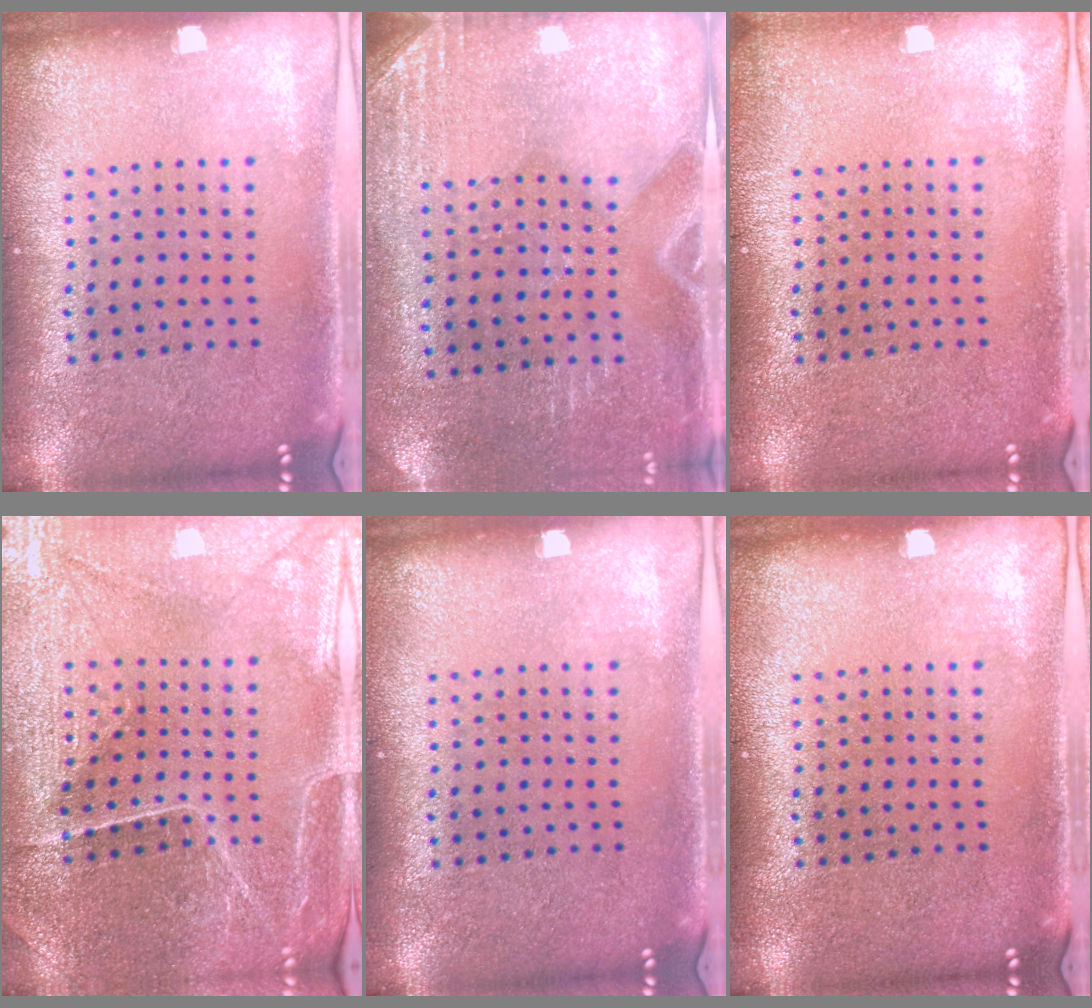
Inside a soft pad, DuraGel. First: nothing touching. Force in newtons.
{"total": 2.8, "press": 2.5, "slide": 1.3}
{"total": 0.7, "press": 0.7, "slide": 0.0}
{"total": 2.7, "press": 2.7, "slide": 0.2}
{"total": 0.0}
{"total": 0.0}